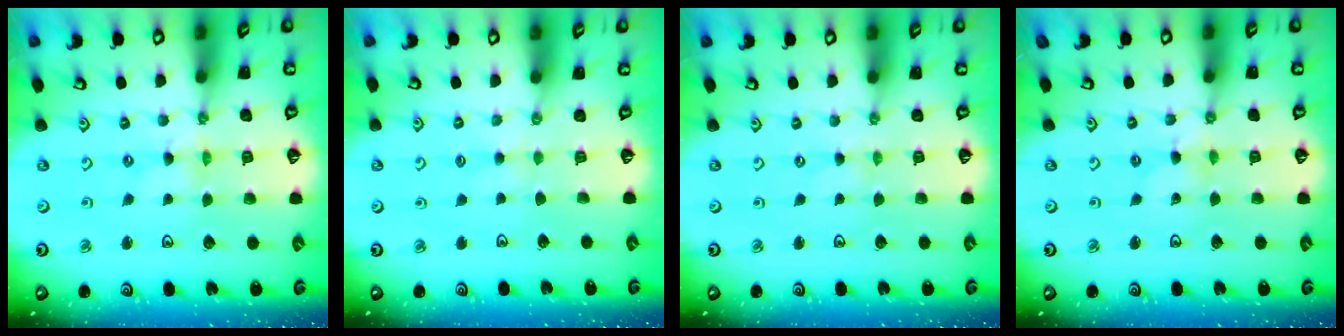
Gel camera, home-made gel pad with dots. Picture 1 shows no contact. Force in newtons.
{"total": 2.0, "press": 1.9, "slide": 0.4}
{"total": 0.7, "press": 0.7, "slide": 0.1}
{"total": 0.7, "press": 0.7, "slide": 0.1}